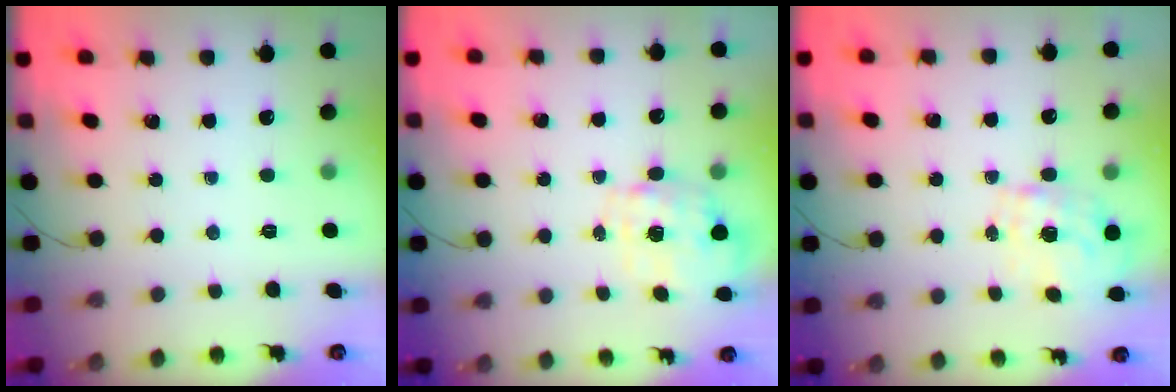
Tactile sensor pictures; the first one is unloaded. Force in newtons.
{"total": 4.1, "press": 3.9, "slide": 1.3}
{"total": 1.5, "press": 1.3, "slide": 0.8}